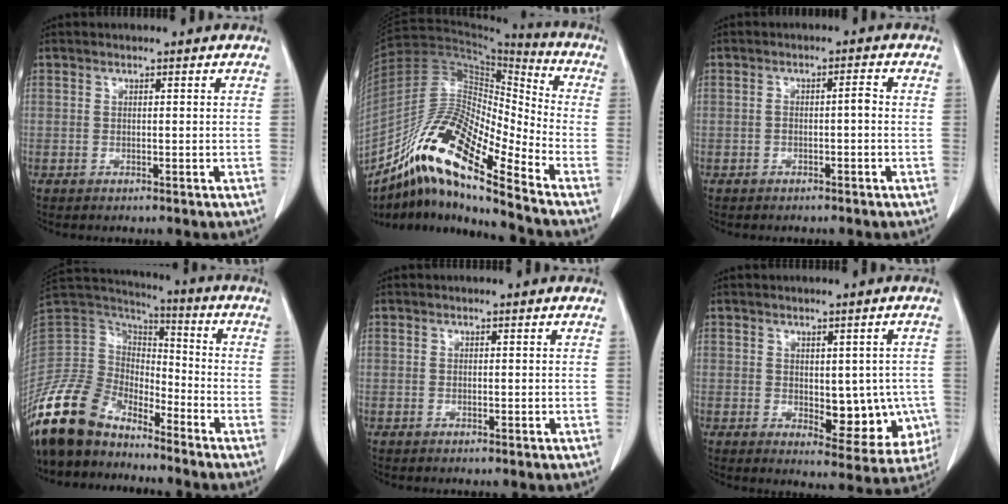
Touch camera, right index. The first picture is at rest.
{"total": 18.1, "force": [-12.4, 2.2, 13.0], "torque": [-0.249, 0.006, -0.224]}
{"total": 1.7, "force": [-0.5, 0.3, 1.6], "torque": [-0.025, 0.005, -0.009]}
{"total": 15.1, "force": [-12.9, 5.7, 5.3], "torque": [-0.116, 0.030, -0.253]}
{"total": 0.0}
{"total": 9.5, "force": [-1.1, 4.9, 8.1], "torque": [-0.078, 0.000, 0.000]}